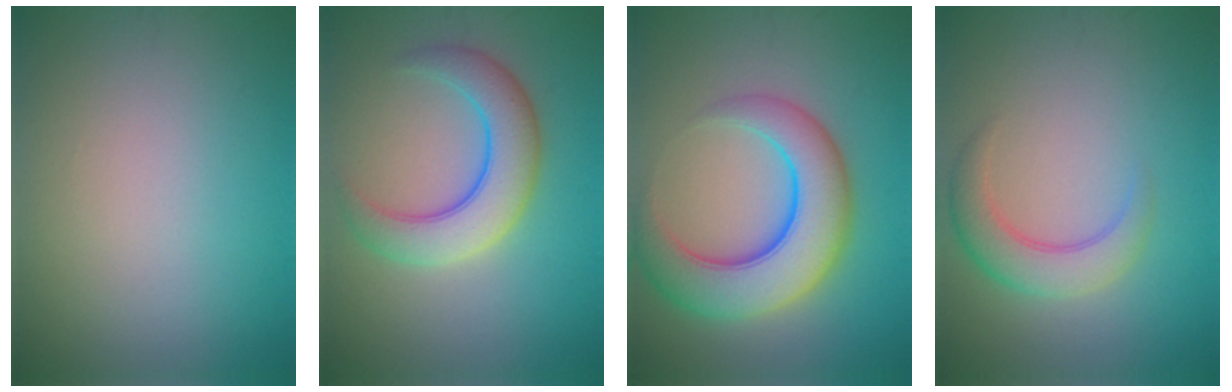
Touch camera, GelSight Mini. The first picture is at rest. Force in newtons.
{"total": 5.8, "press": 5.8, "slide": 0.1}
{"total": 8.7, "press": 8.7, "slide": 0.4}
{"total": 3.8, "press": 3.8, "slide": 0.1}